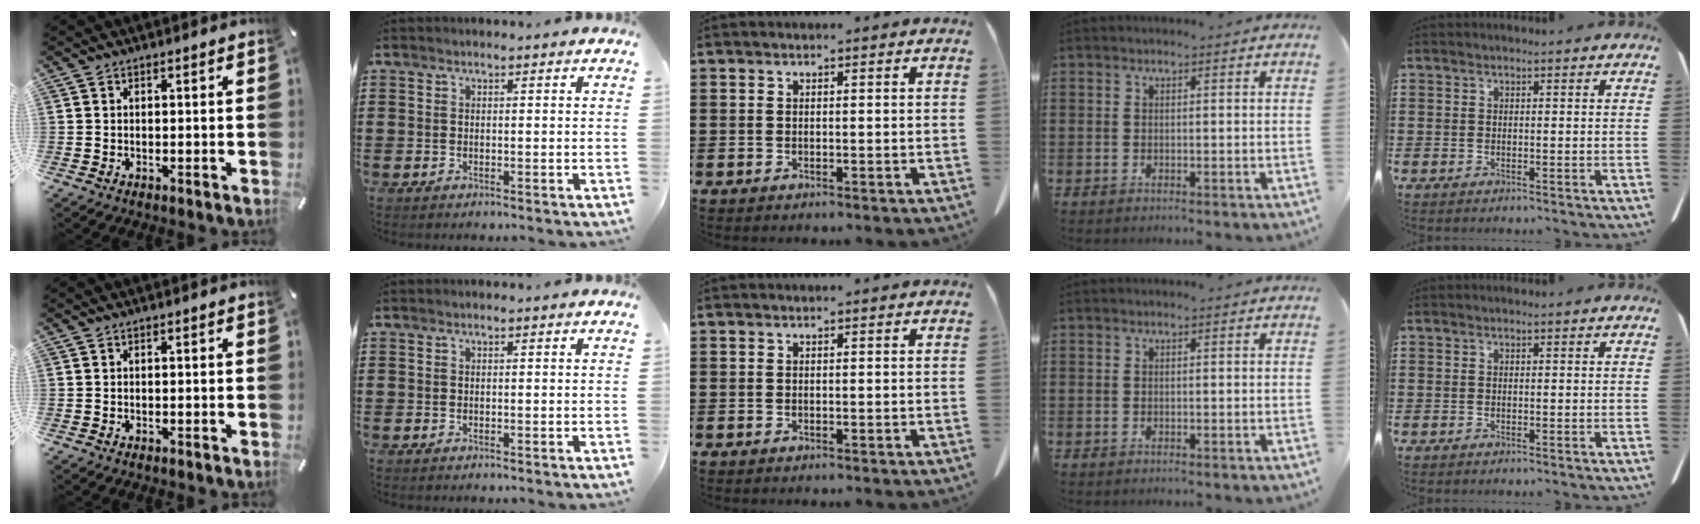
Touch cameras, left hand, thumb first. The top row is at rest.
{}